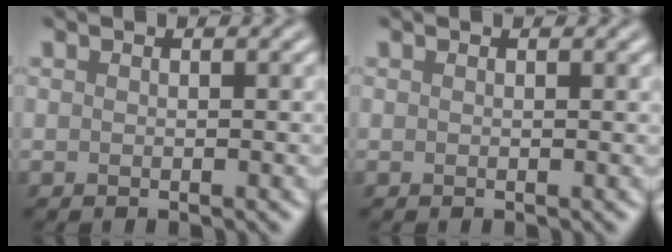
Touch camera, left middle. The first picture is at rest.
{"total": 0.0}